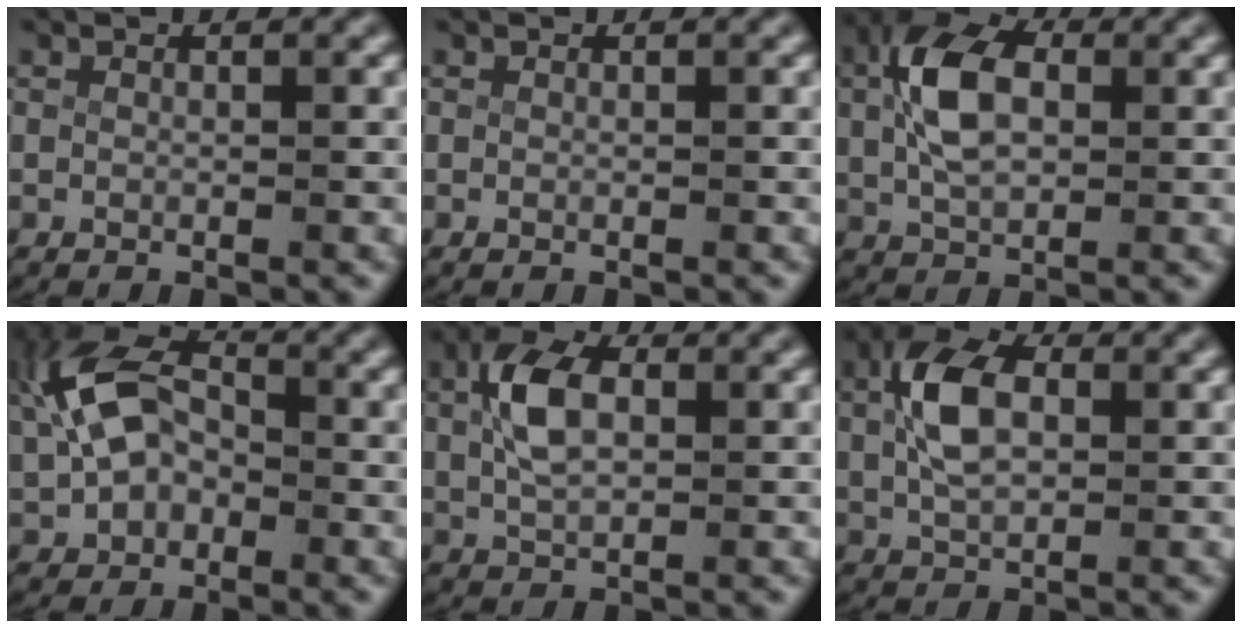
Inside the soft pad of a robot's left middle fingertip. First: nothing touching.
{"total": 0.0}
{"total": 6.3, "force": [0.9, 3.8, 5.0], "torque": [-0.114, -0.003, 0.022]}
{"total": 7.4, "force": [0.7, 5.5, 4.9], "torque": [-0.110, -0.014, 0.020]}
{"total": 4.6, "force": [0.8, 2.5, 3.7], "torque": [-0.085, -0.001, 0.018]}
{"total": 5.4, "force": [0.9, 3.2, 4.3], "torque": [-0.099, -0.002, 0.021]}